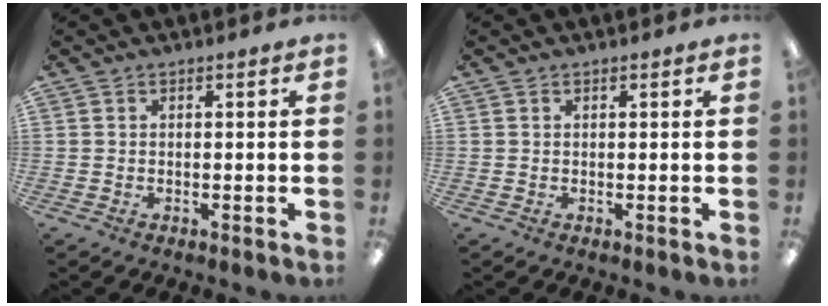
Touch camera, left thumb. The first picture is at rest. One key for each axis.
{"total": 0.0}